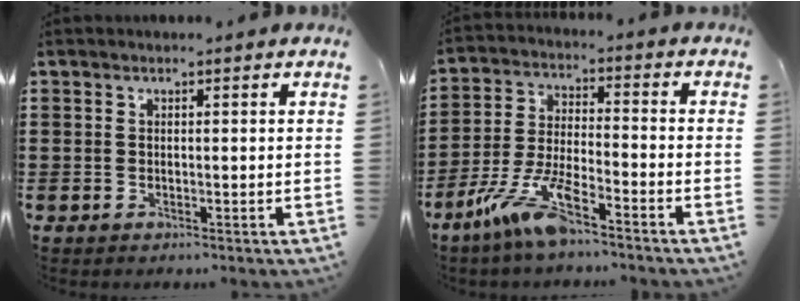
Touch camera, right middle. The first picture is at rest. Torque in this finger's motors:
{"motor_torque": [2.14, 0.00, 0.42, 0.21]}